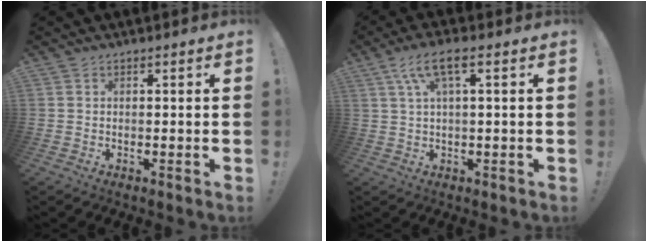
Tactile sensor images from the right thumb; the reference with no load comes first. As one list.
[{"total": 7.5, "force": [2.5, 1.9, 6.8], "torque": [-0.124, 0.001, 0.044]}]